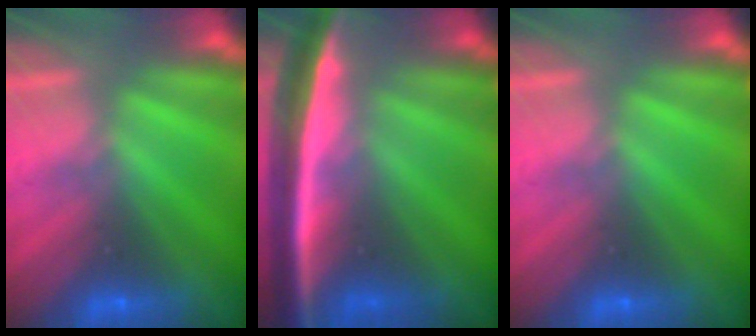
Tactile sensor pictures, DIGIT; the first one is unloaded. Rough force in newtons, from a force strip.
{"total": 8.3}
{"total": 0.0}